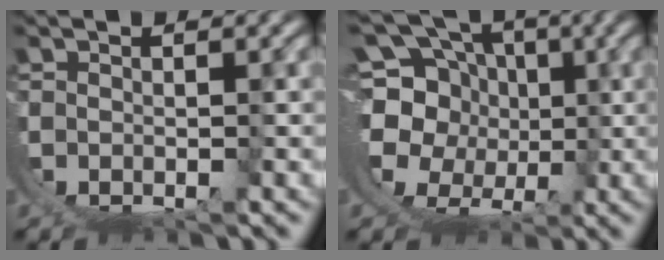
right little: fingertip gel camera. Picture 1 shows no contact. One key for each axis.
{"total": 12.7, "fx": 1.0, "fy": 10.1, "fz": 7.6, "tx": -0.167, "ty": -0.040, "tz": 0.020}